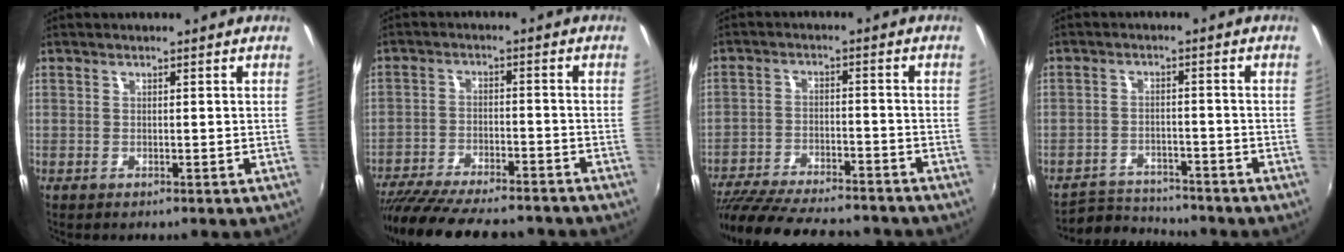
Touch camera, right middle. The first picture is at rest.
{"total": 19.3, "force": [-16.6, 4.3, 8.8], "torque": [-0.175, -0.035, -0.254]}
{"total": 20.5, "force": [-17.8, 4.8, 9.0], "torque": [-0.182, -0.030, -0.269]}
{"total": 7.3, "force": [-7.1, 1.4, 0.3], "torque": [-0.027, 0.009, -0.122]}